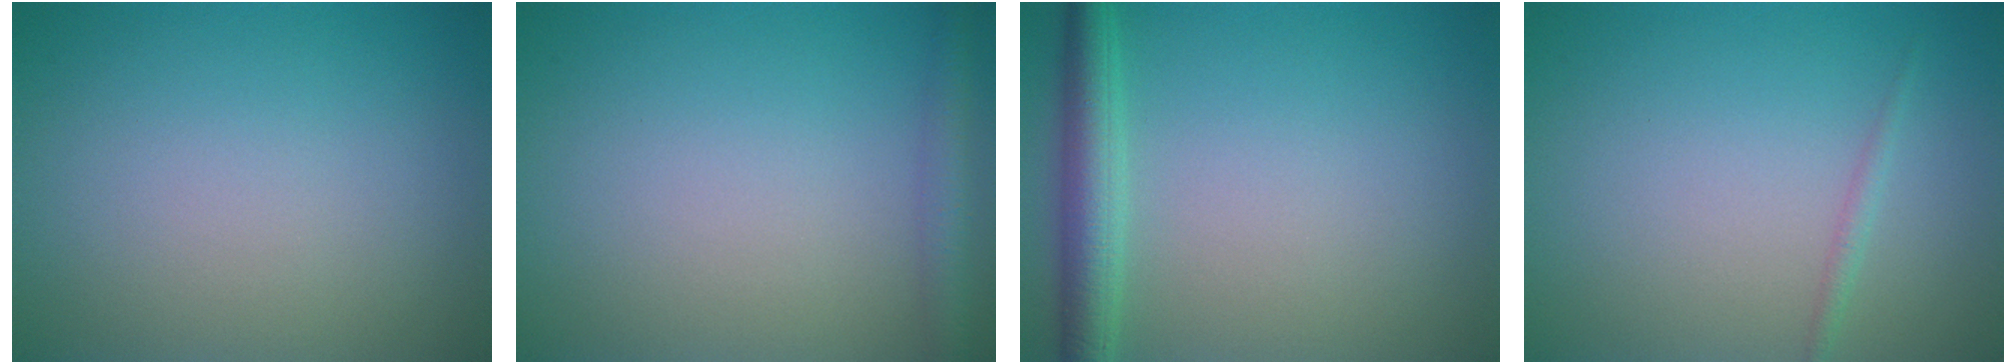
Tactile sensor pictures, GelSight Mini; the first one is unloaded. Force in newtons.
{"total": 2.4, "press": 2.4, "slide": 0.1}
{"total": 3.5, "press": 3.5, "slide": 0.1}
{"total": 0.8, "press": 0.8, "slide": 0.0}